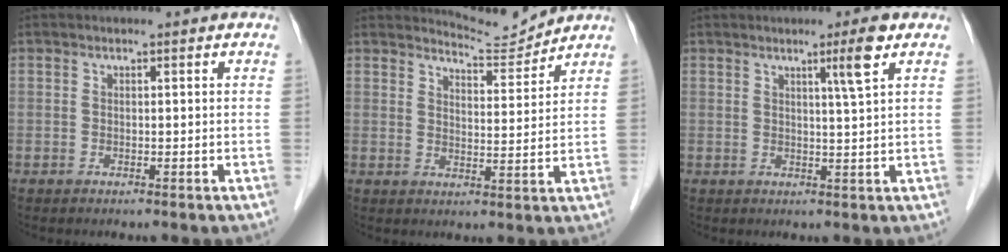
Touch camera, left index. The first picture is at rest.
{"total": 5.0, "force": [4.7, -0.9, -1.3], "torque": [0.004, -0.019, 0.080]}
{"total": 3.6, "force": [2.0, -1.0, 2.9], "torque": [-0.051, -0.006, 0.038]}